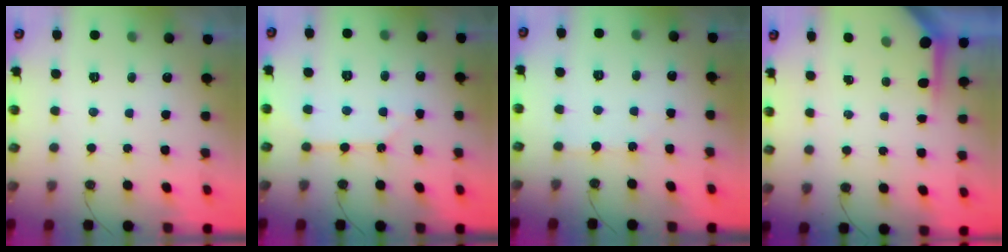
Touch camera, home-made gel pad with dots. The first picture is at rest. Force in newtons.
{"total": 6.7, "press": 6.6, "slide": 0.8}
{"total": 2.7, "press": 2.7, "slide": 0.4}
{"total": 3.7, "press": 3.7, "slide": 0.4}